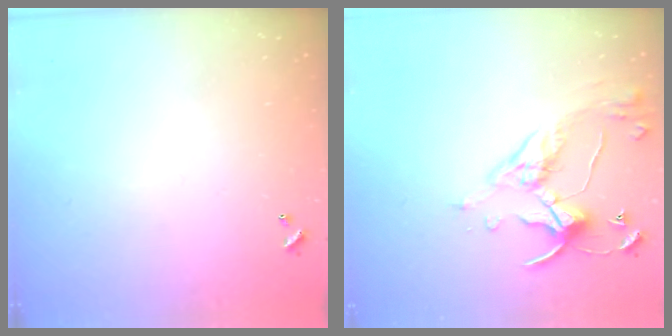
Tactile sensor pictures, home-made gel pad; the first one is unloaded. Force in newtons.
{"total": 5.7, "press": 5.7, "slide": 0.7}